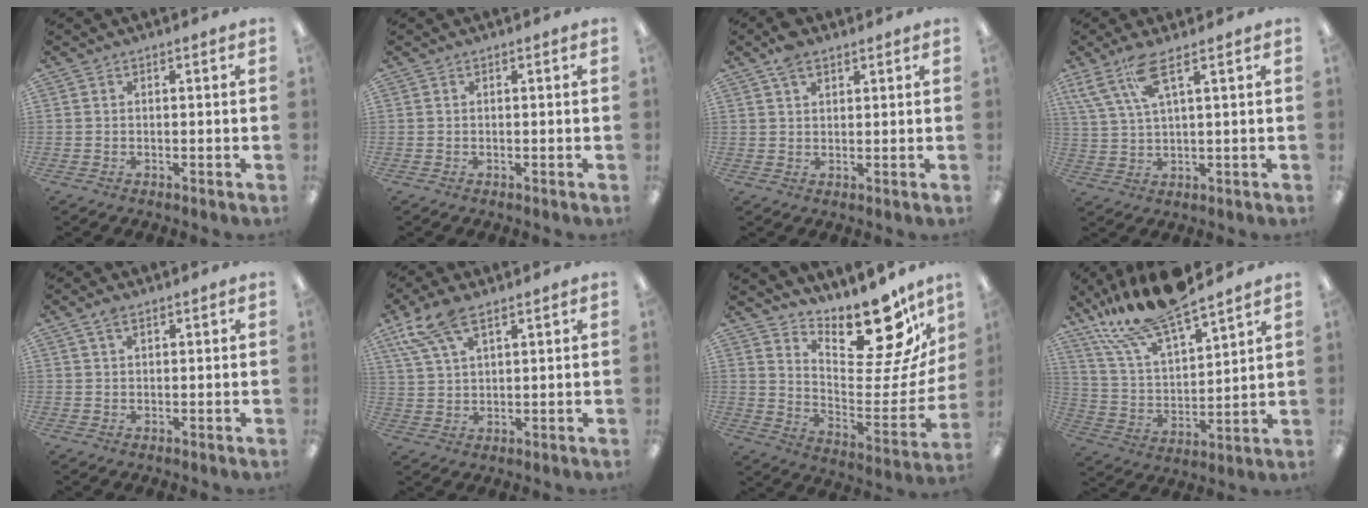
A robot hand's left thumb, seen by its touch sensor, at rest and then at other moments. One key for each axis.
{"total": 0.0}
{"total": 4.7, "fx": 3.2, "fy": 2.4, "fz": 2.6, "tx": -0.048, "ty": -0.001, "tz": 0.058}
{"total": 10.0, "fx": 5.5, "fy": 2.7, "fz": 7.8, "tx": -0.168, "ty": -0.009, "tz": 0.101}
{"total": 2.9, "fx": 1.9, "fy": 1.3, "fz": 1.8, "tx": -0.039, "ty": 0.002, "tz": 0.034}
{"total": 10.0, "fx": 6.6, "fy": 4.1, "fz": 6.3, "tx": -0.134, "ty": -0.014, "tz": 0.127}
{"total": 17.9, "fx": 14.6, "fy": 5.7, "fz": 8.8, "tx": -0.111, "ty": -0.133, "tz": 0.243}
{"total": 18.5, "fx": 15.8, "fy": 4.8, "fz": 8.4, "tx": -0.175, "ty": -0.093, "tz": 0.283}